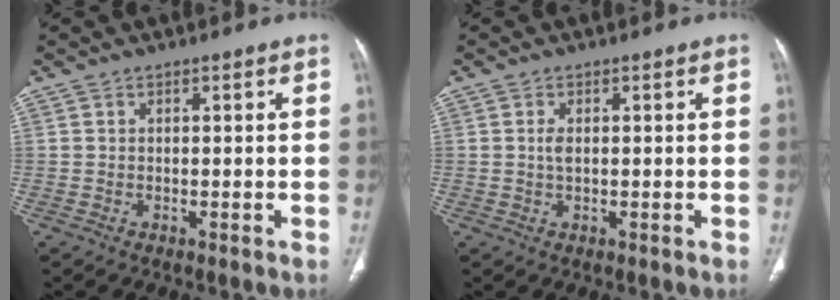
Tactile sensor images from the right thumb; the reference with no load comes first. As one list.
[{"total": 1.5, "force": [0.2, 0.8, 1.3], "torque": [-0.025, 0.001, 0.003]}]